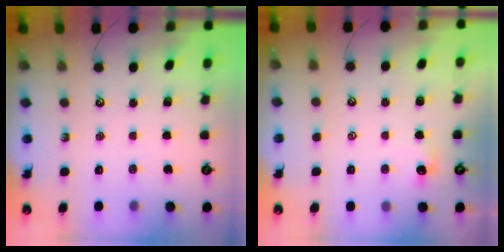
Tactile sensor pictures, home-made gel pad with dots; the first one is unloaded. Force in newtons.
{"total": 0.0}